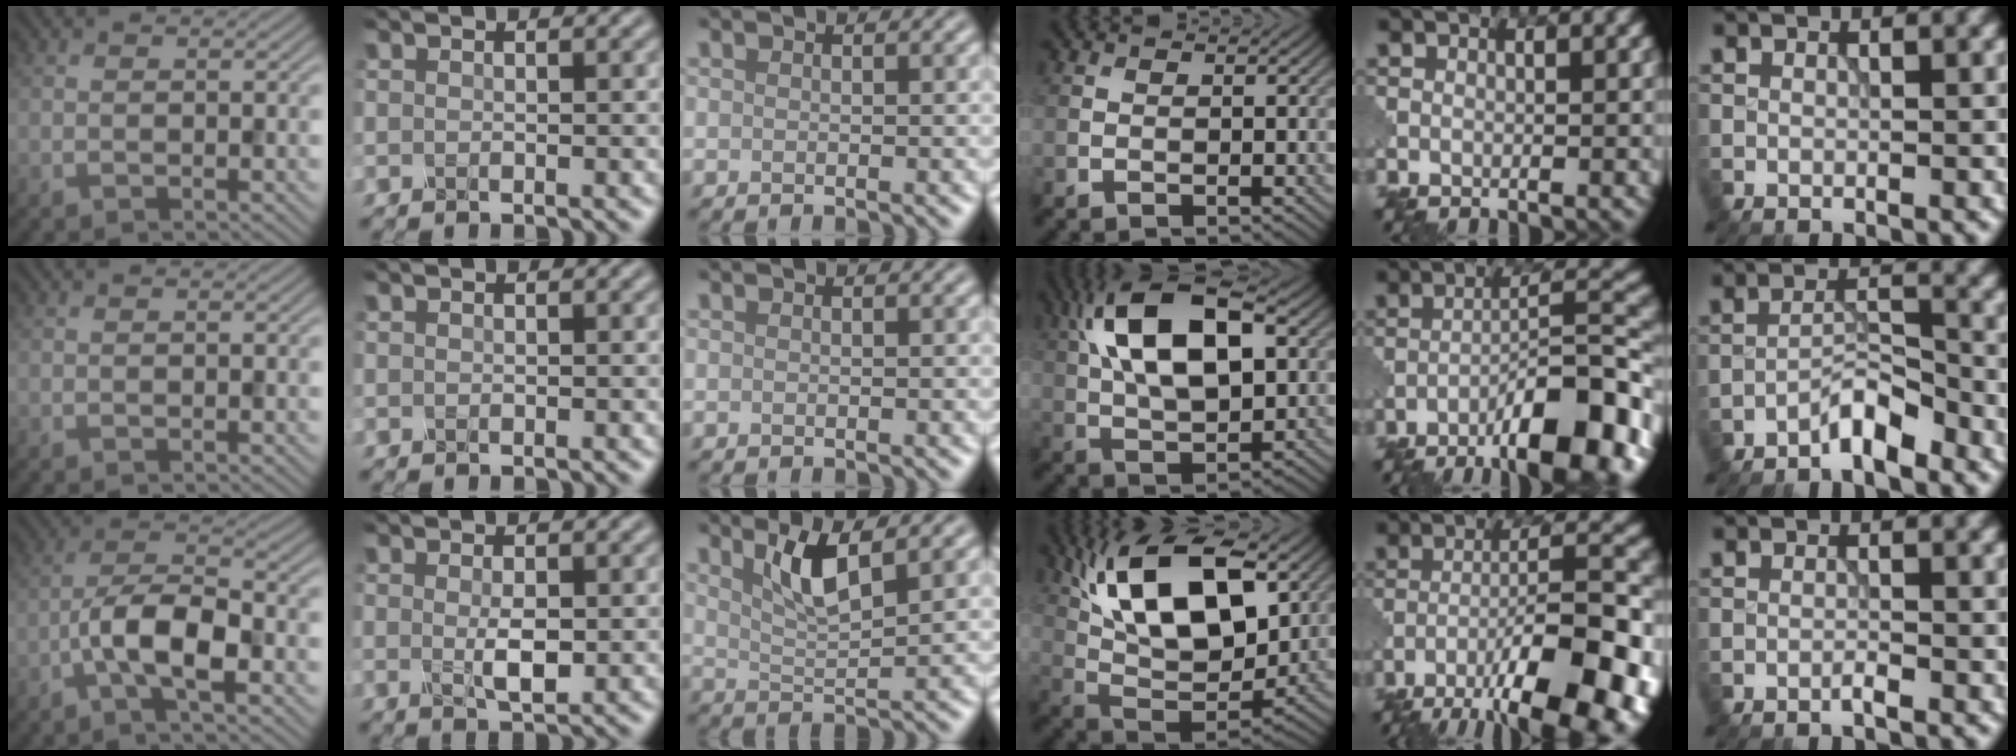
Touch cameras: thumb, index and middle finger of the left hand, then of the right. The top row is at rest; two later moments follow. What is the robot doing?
{"motion": "disassemble", "object": "glue stick"}